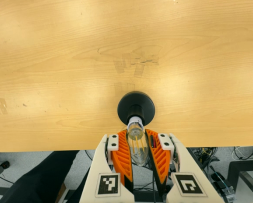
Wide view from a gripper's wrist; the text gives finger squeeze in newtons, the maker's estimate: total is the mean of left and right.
{"total": 22.6, "left": 25.4, "right": 19.7}